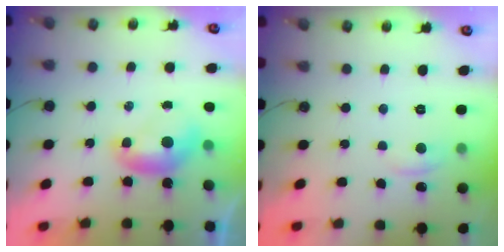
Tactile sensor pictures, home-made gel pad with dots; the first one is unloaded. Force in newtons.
{"total": 0.7, "press": 0.1, "slide": 0.7}